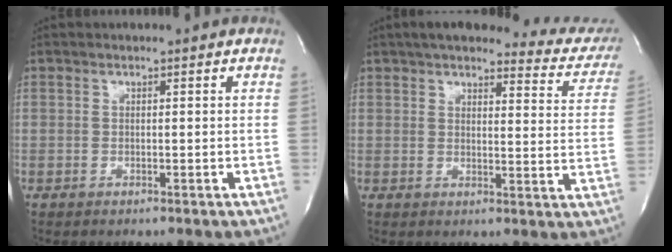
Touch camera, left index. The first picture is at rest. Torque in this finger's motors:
{"motor_torque": [1.10, -1.04, 0.17, 0.09]}